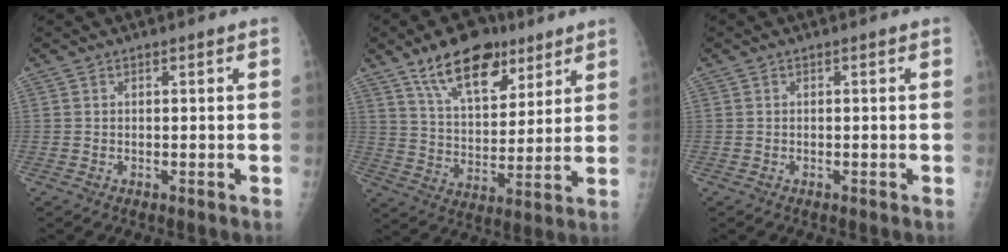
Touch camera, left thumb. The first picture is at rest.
{"total": 15.5, "force": [9.9, 7.9, 9.0], "torque": [-0.106, -0.046, 0.167]}
{"total": 0.0}